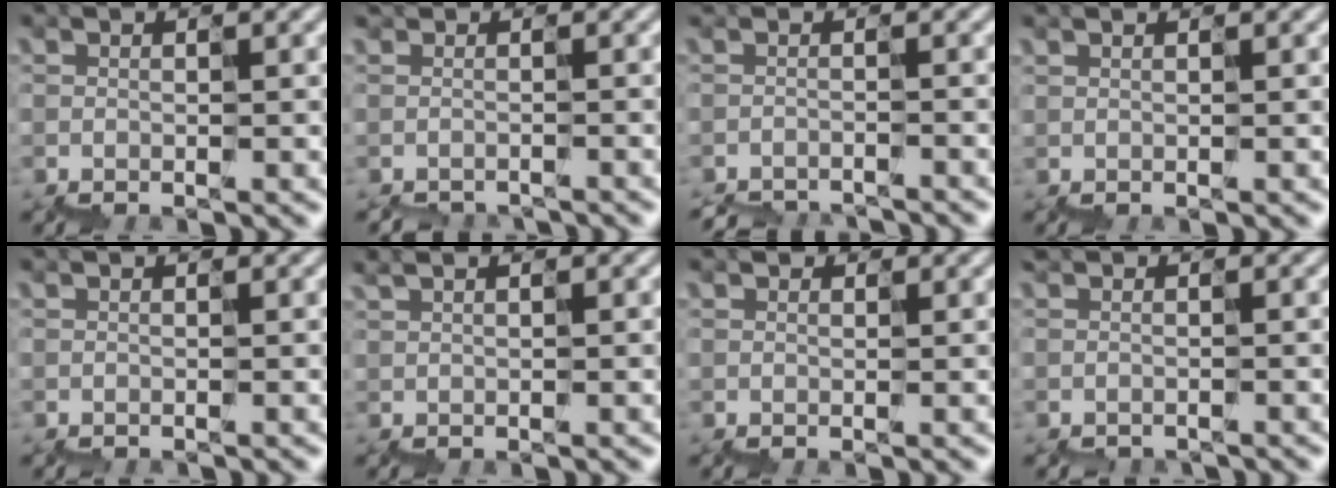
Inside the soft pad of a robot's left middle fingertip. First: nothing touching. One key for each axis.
{"total": 1.9, "fx": -1.6, "fy": -0.4, "fz": -1.0, "tx": 0.008, "ty": -0.014, "tz": -0.016}
{"total": 3.8, "fx": -3.7, "fy": -0.4, "fz": -0.9, "tx": 0.007, "ty": -0.013, "tz": -0.047}
{"total": 0.9, "fx": 0.7, "fy": 0.5, "fz": 0.4, "tx": -0.002, "ty": 0.014, "tz": 0.006}
{"total": 0.0}
{"total": 1.9, "fx": 1.0, "fy": 1.0, "fz": 1.3, "tx": -0.015, "ty": 0.018, "tz": 0.014}
{"total": 1.2, "fx": 0.9, "fy": 0.7, "fz": 0.3, "tx": 0.004, "ty": 0.019, "tz": 0.011}
{"total": 1.1, "fx": -0.9, "fy": -0.1, "fz": -0.6, "tx": 0.007, "ty": -0.010, "tz": -0.007}